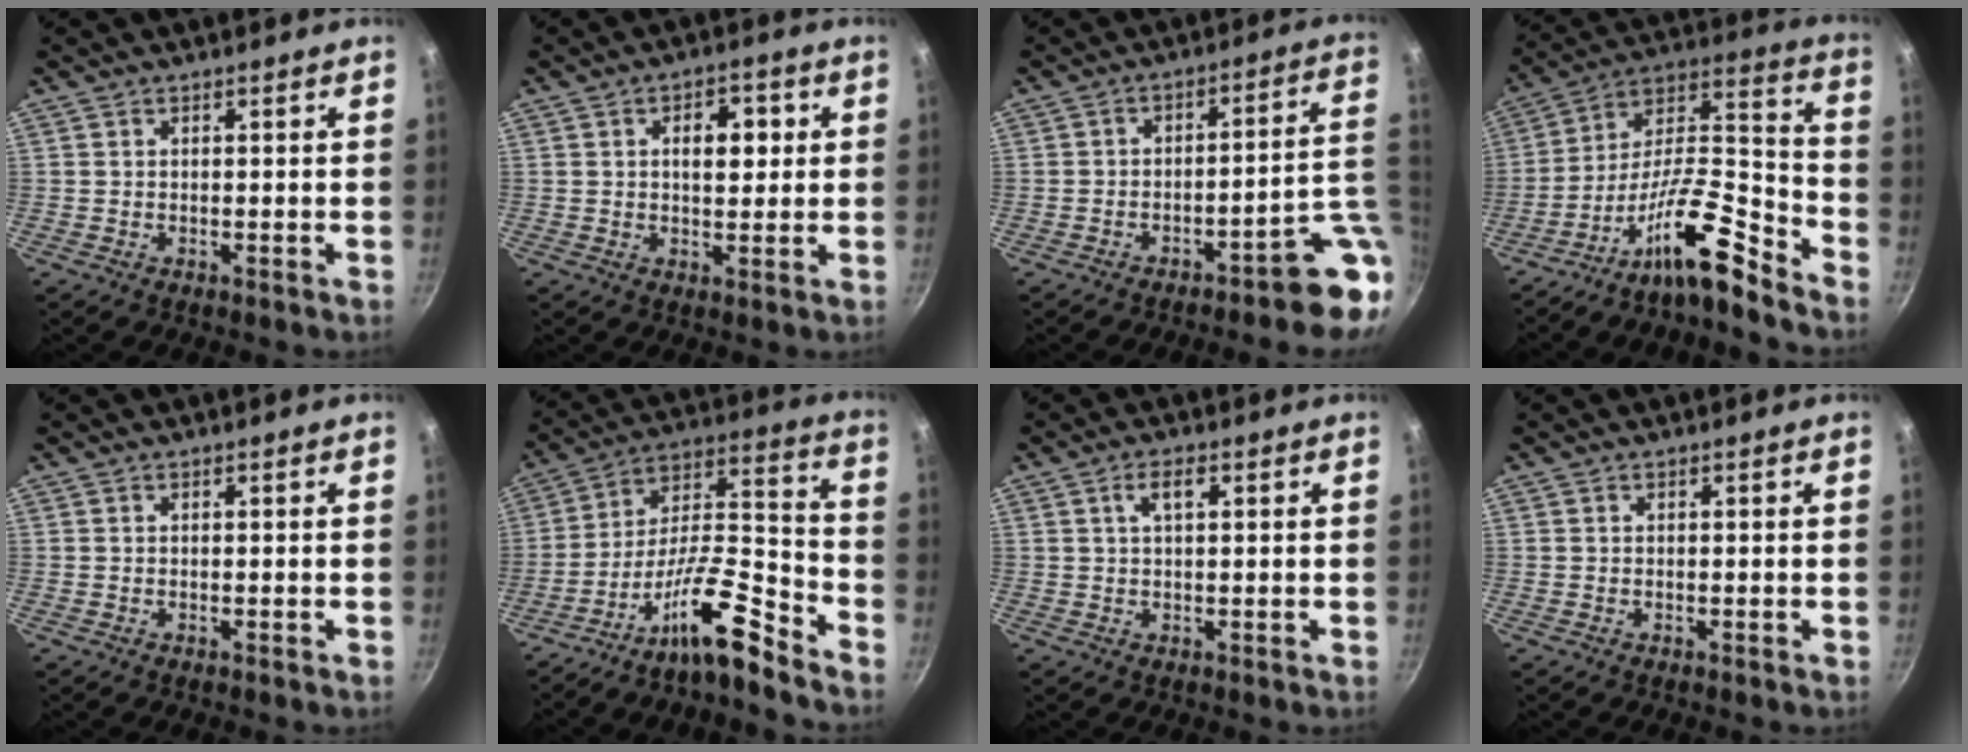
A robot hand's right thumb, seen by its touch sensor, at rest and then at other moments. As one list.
[{"total": 6.5, "force": [1.3, 3.8, 5.2], "torque": [-0.047, 0.001, 0.014]}, {"total": 10.7, "force": [-4.7, 2.5, 9.3], "torque": [-0.085, 0.042, -0.064]}, {"total": 17.1, "force": [-12.4, 4.0, 11.2], "torque": [-0.163, 0.110, -0.233]}, {"total": 0.0}, {"total": 14.0, "force": [-10.3, 2.8, 9.1], "torque": [-0.155, 0.100, -0.193]}, {"total": 3.2, "force": [1.1, 1.4, 2.7], "torque": [-0.044, 0.006, 0.020]}, {"total": 0.0}]